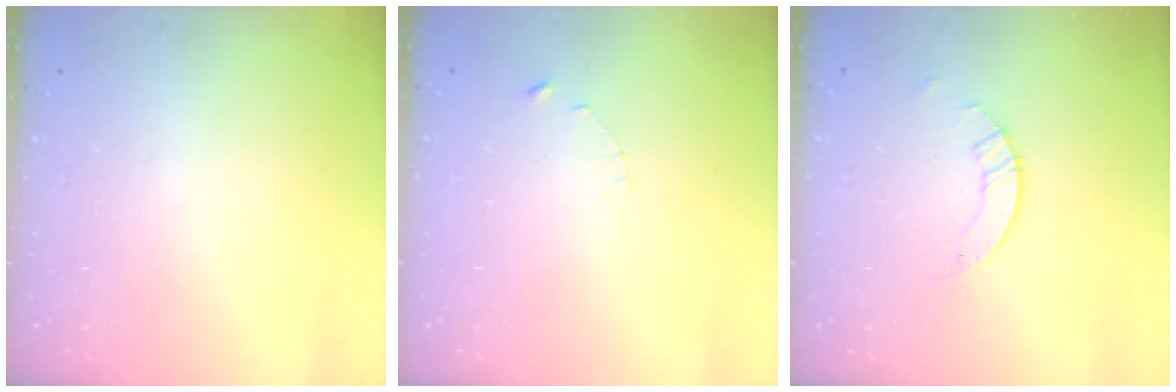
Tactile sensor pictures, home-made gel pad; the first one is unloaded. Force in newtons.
{"total": 1.2, "press": 1.1, "slide": 0.2}
{"total": 2.9, "press": 2.9, "slide": 0.3}